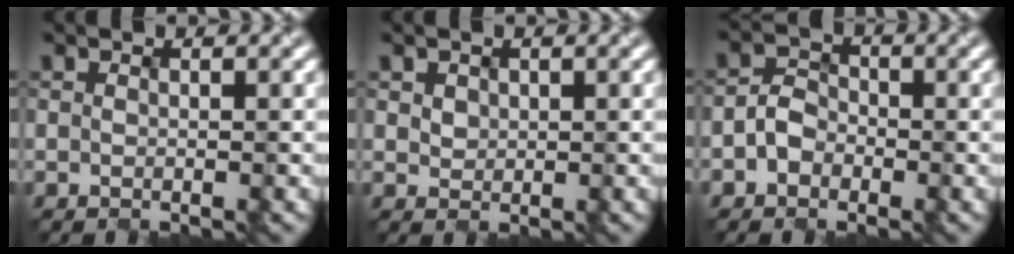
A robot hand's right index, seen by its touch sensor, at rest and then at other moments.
{"total": 1.2, "force": [0.6, 1.0, 0.2], "torque": [-0.005, 0.001, 0.011]}
{"total": 2.6, "force": [-1.4, 2.0, 1.0], "torque": [-0.014, 0.004, -0.033]}